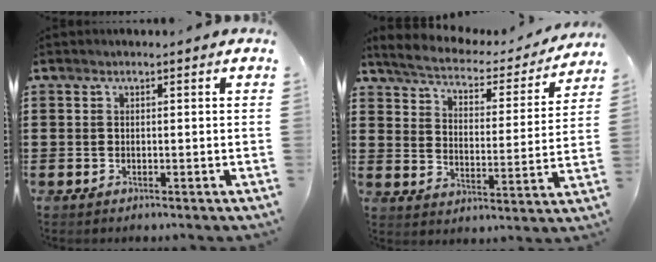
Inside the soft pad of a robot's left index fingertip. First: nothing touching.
{"total": 3.7, "force": [3.4, 0.6, 1.2], "torque": [-0.046, -0.025, 0.050]}